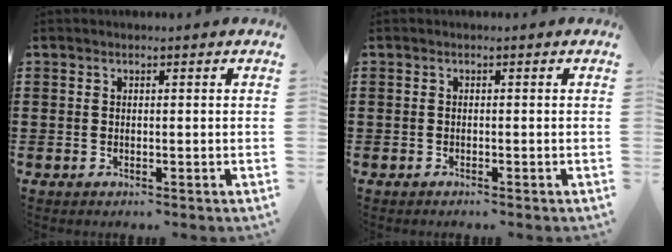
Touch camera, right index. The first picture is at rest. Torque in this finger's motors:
{"motor_torque": [-0.57, 0.80, -0.03, -0.01]}